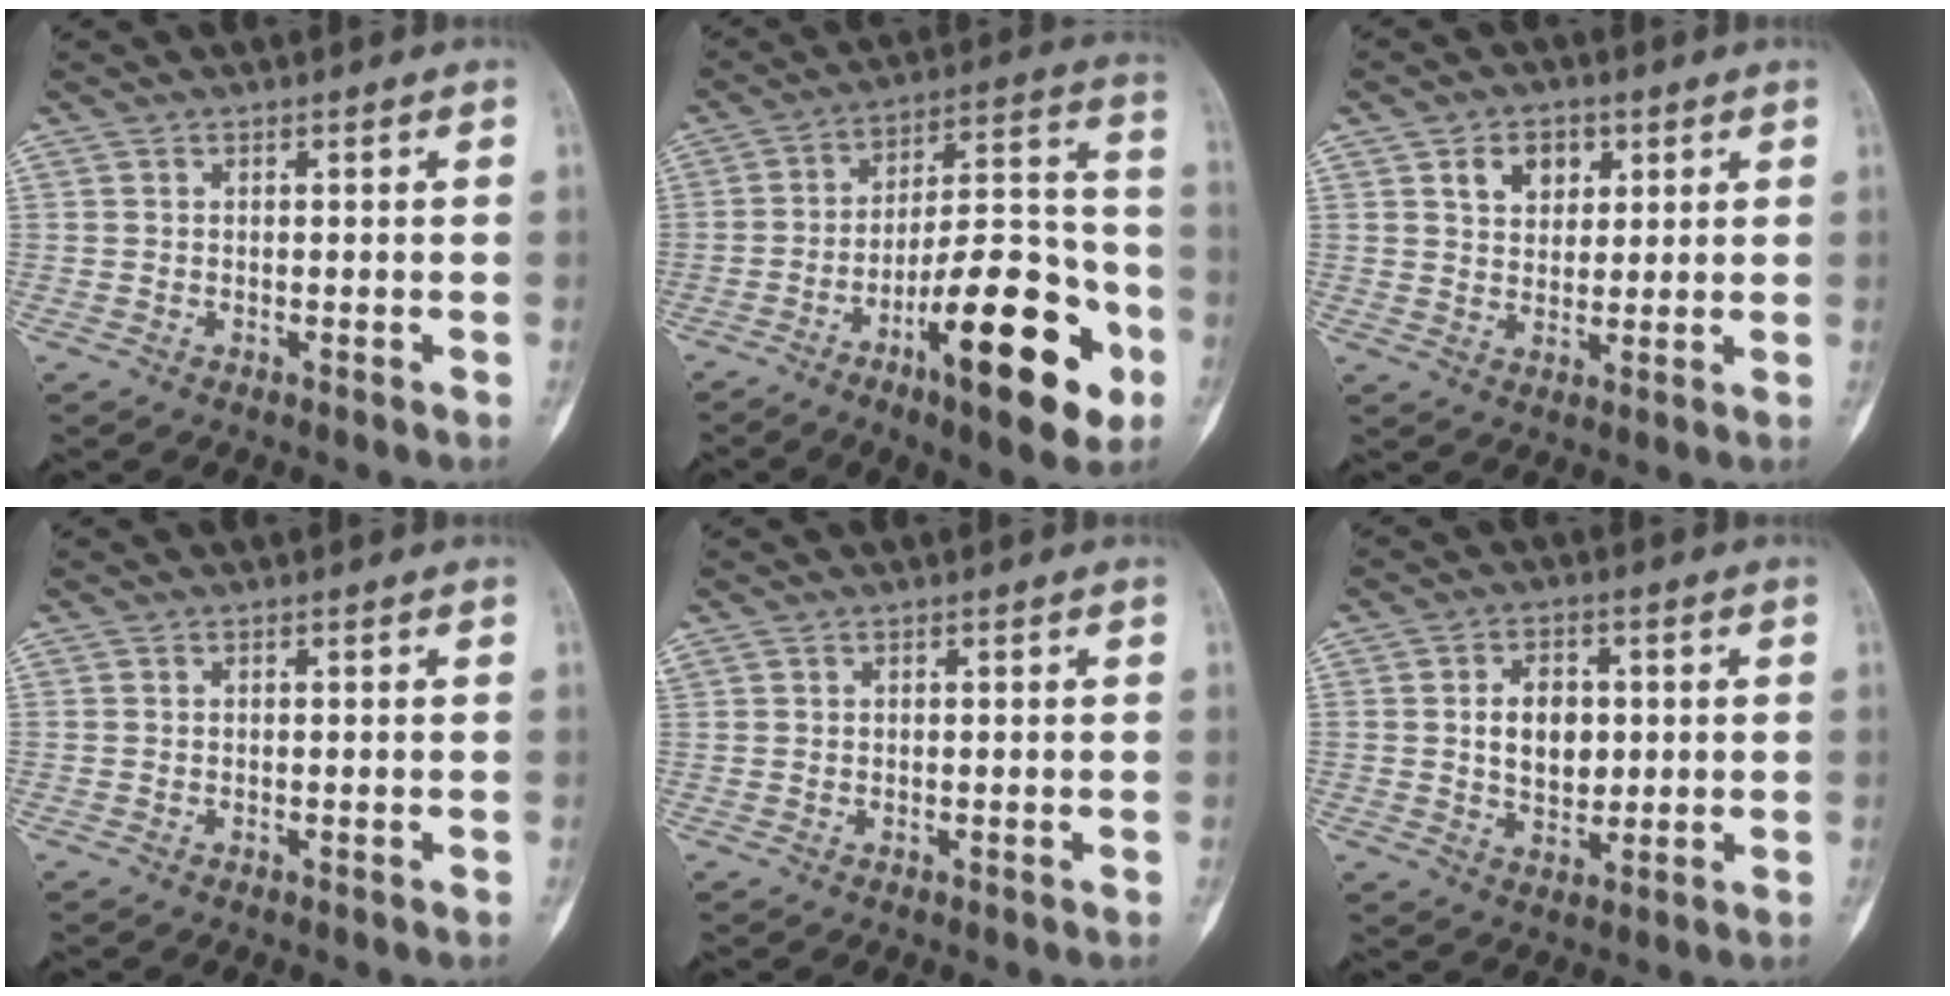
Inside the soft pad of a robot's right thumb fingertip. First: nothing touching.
{"total": 23.2, "force": [-10.1, 7.1, 19.7], "torque": [-0.277, 0.060, -0.153]}
{"total": 6.5, "force": [2.8, 4.7, 3.5], "torque": [-0.027, -0.011, 0.046]}
{"total": 0.0}
{"total": 0.5, "force": [0.4, 0.3, 0.1], "torque": [-0.006, 0.009, 0.011]}
{"total": 7.9, "force": [1.0, 5.5, 5.7], "torque": [-0.063, -0.006, 0.018]}